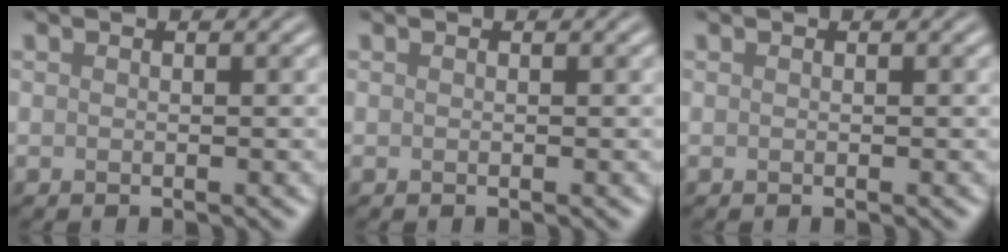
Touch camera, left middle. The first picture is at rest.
{"total": 0.0}
{"total": 0.0}